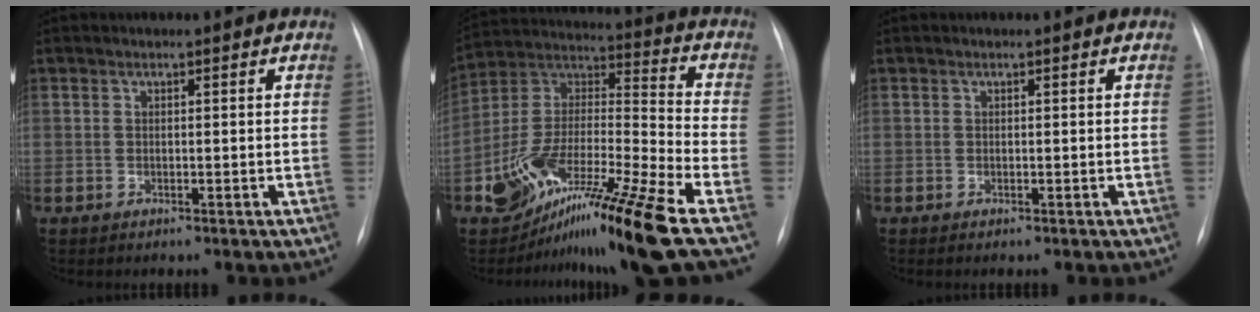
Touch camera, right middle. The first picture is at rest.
{"total": 17.3, "force": [-11.3, 0.4, 13.1], "torque": [-0.247, 0.005, -0.196]}
{"total": 0.0}